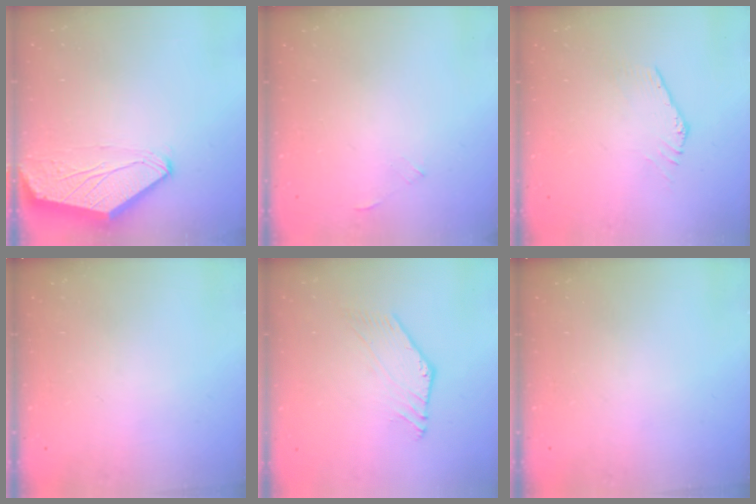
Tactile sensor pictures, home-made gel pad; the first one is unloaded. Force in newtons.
{"total": 0.0}
{"total": 1.4, "press": 1.4, "slide": 0.1}
{"total": 0.0}
{"total": 0.8, "press": 0.7, "slide": 0.2}
{"total": 0.0}